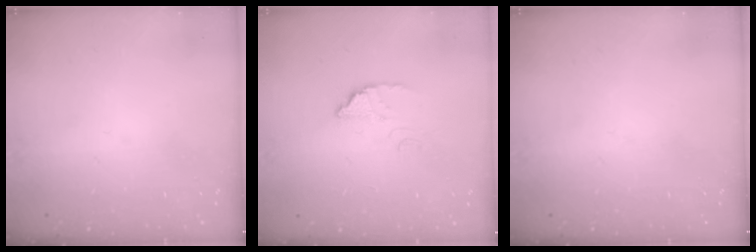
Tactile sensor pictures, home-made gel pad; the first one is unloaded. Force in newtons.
{"total": 2.4, "press": 2.4, "slide": 0.1}
{"total": 0.0}